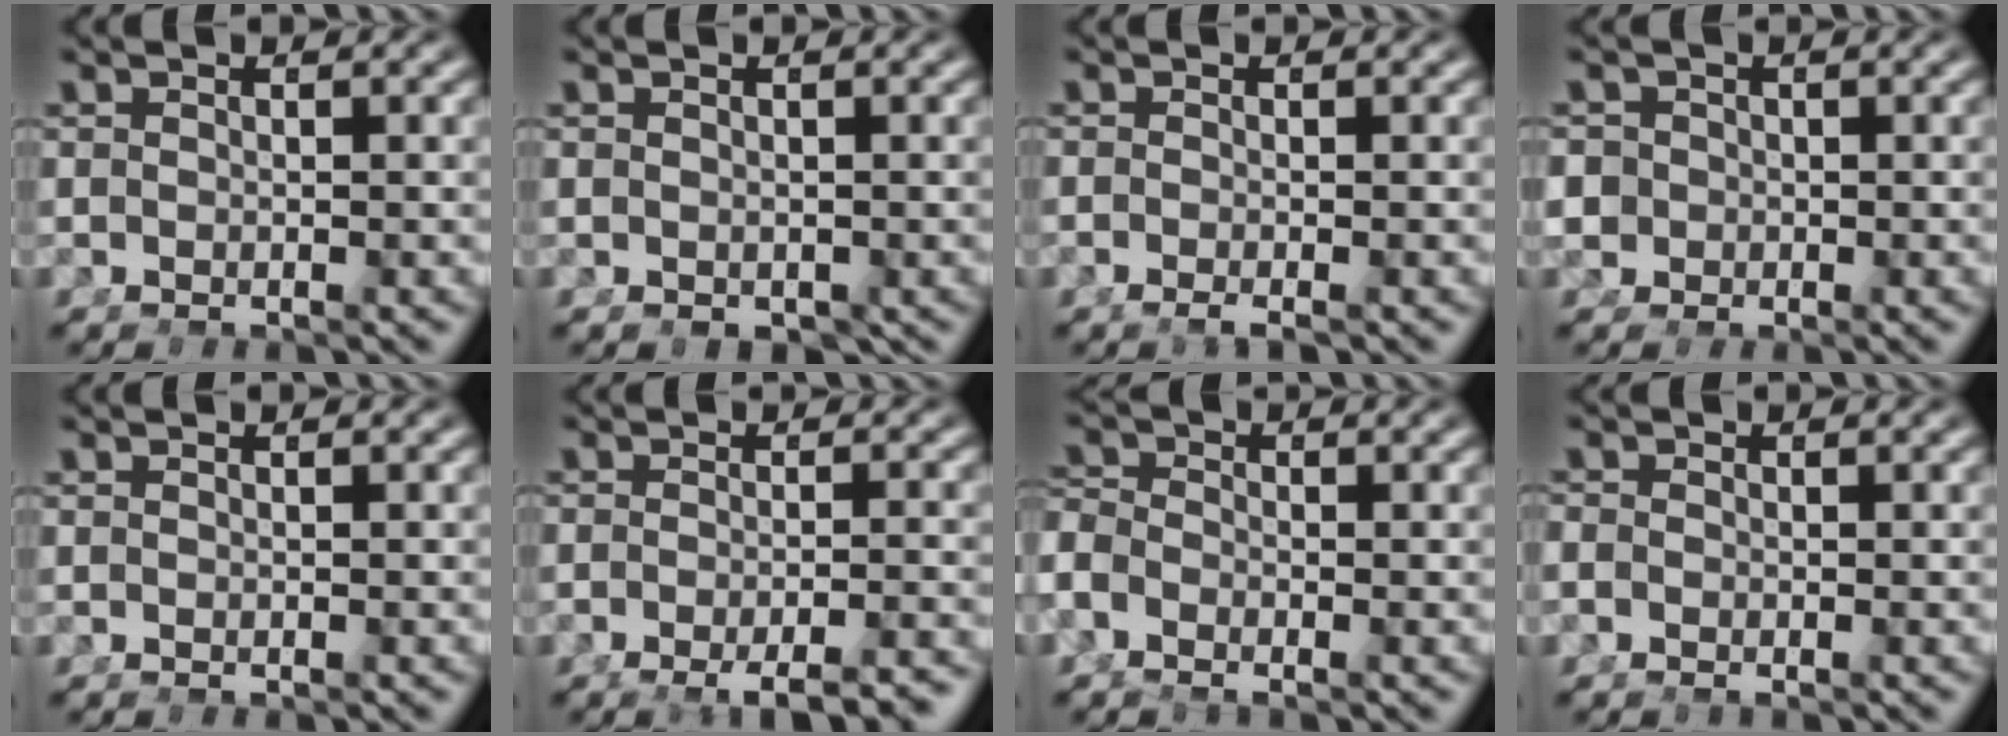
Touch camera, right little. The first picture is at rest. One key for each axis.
{"total": 1.3, "fx": -0.8, "fy": 0.9, "fz": 0.5, "tx": -0.008, "ty": -0.016, "tz": -0.003}
{"total": 1.4, "fx": -1.1, "fy": 0.2, "fz": 0.8, "tx": -0.010, "ty": -0.003, "tz": -0.019}
{"total": 4.0, "fx": -1.1, "fy": 3.6, "fz": 1.1, "tx": -0.035, "ty": -0.022, "tz": -0.014}
{"total": 0.0}
{"total": 3.9, "fx": -3.2, "fy": 0.7, "fz": 2.2, "tx": -0.028, "ty": -0.003, "tz": -0.052}
{"total": 2.2, "fx": -1.0, "fy": 1.5, "fz": 1.2, "tx": -0.032, "ty": -0.013, "tz": -0.017}
{"total": 1.1, "fx": -0.5, "fy": 0.7, "fz": 0.6, "tx": -0.015, "ty": -0.003, "tz": -0.011}